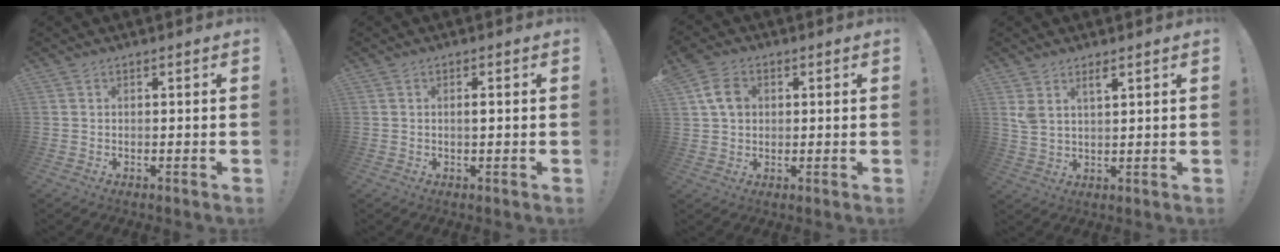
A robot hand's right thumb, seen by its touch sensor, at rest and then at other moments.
{"total": 1.3, "force": [0.0, 0.1, 1.3], "torque": [-0.010, -0.006, -0.004]}
{"total": 7.4, "force": [2.1, 5.6, 4.5], "torque": [-0.068, 0.009, 0.043]}
{"total": 4.6, "force": [2.9, 1.8, 3.0], "torque": [-0.053, -0.013, 0.053]}